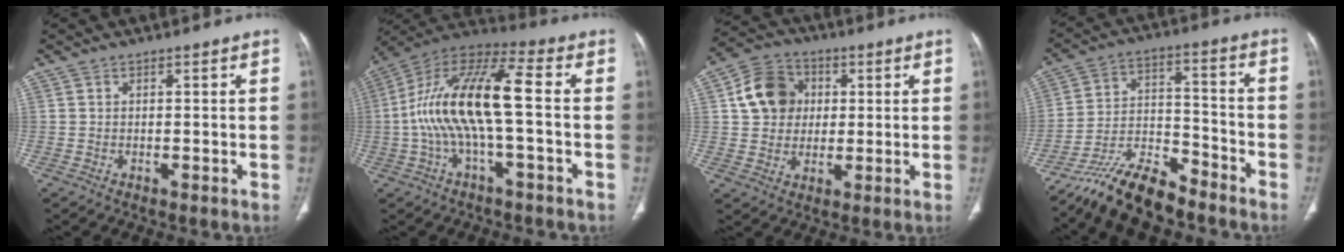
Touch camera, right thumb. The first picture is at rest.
{"total": 16.6, "force": [-1.1, 4.8, 15.9], "torque": [-0.328, 0.048, -0.025]}
{"total": 10.8, "force": [2.1, 9.3, 5.2], "torque": [-0.066, 0.007, 0.029]}
{"total": 12.0, "force": [-10.4, 3.5, 4.8], "torque": [-0.079, 0.072, -0.192]}